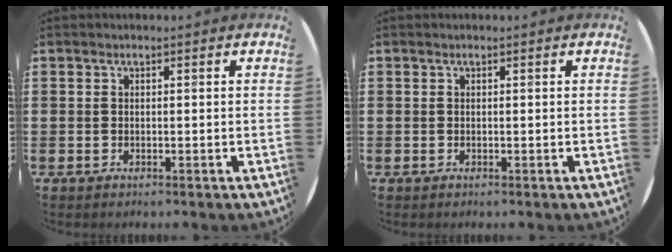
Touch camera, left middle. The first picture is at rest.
{"total": 0.0}